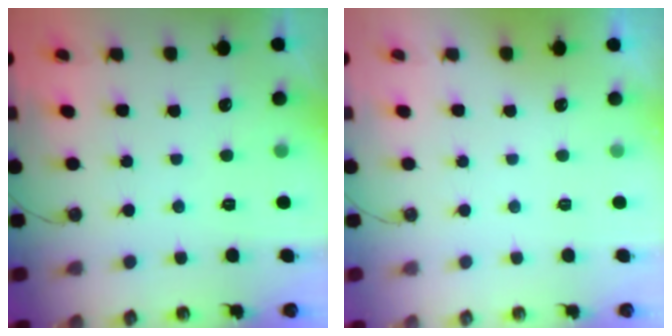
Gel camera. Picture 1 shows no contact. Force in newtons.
{"total": 0.0}